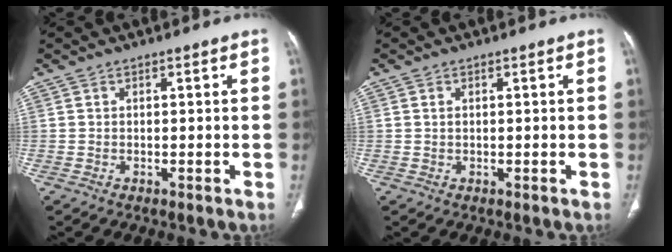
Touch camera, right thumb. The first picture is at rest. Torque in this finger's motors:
{"motor_torque": [0.08, -0.81, -0.31, -0.21, -0.03]}